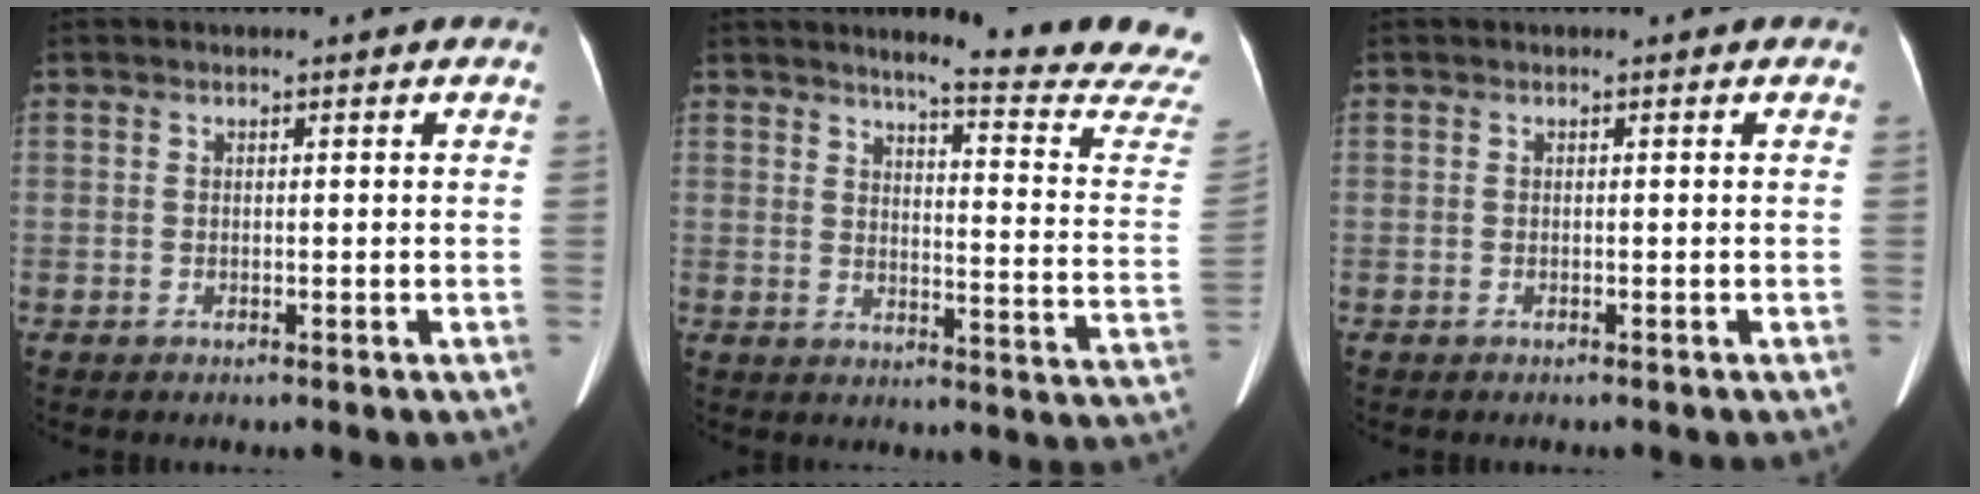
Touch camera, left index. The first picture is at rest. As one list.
[{"total": 17.3, "force": [16.2, -1.5, 5.9], "torque": [-0.079, -0.128, 0.179]}, {"total": 0.9, "force": [-0.9, 0.2, 0.3], "torque": [-0.003, -0.002, -0.010]}]